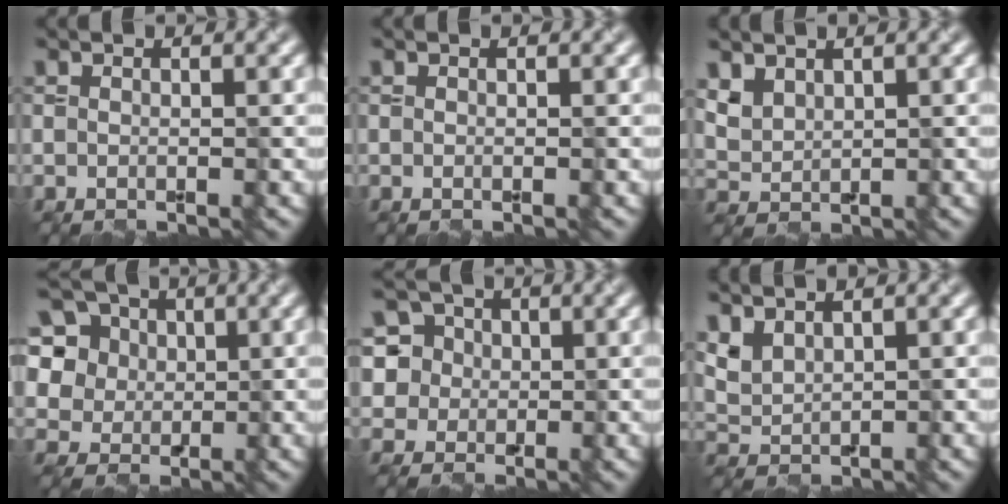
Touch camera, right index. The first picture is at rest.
{"total": 0.0}
{"total": 2.5, "force": [1.7, 1.5, 1.1], "torque": [-0.031, -0.002, 0.043]}
{"total": 13.3, "force": [6.0, 10.1, 6.1], "torque": [-0.152, 0.040, 0.096]}
{"total": 8.6, "force": [3.2, 7.4, 3.0], "torque": [-0.073, 0.038, 0.033]}
{"total": 2.7, "force": [1.9, 1.3, 1.4], "torque": [-0.036, 0.004, 0.046]}